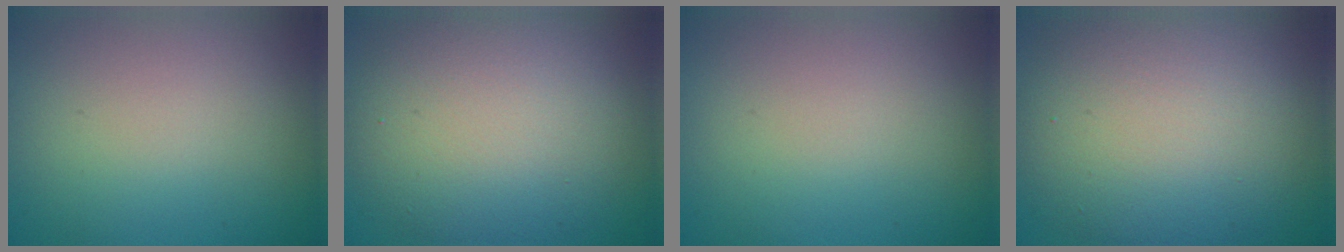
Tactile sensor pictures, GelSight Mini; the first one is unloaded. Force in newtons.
{"total": 9.2, "press": 9.1, "slide": 0.9}
{"total": 0.0}
{"total": 10.7, "press": 10.7, "slide": 0.4}